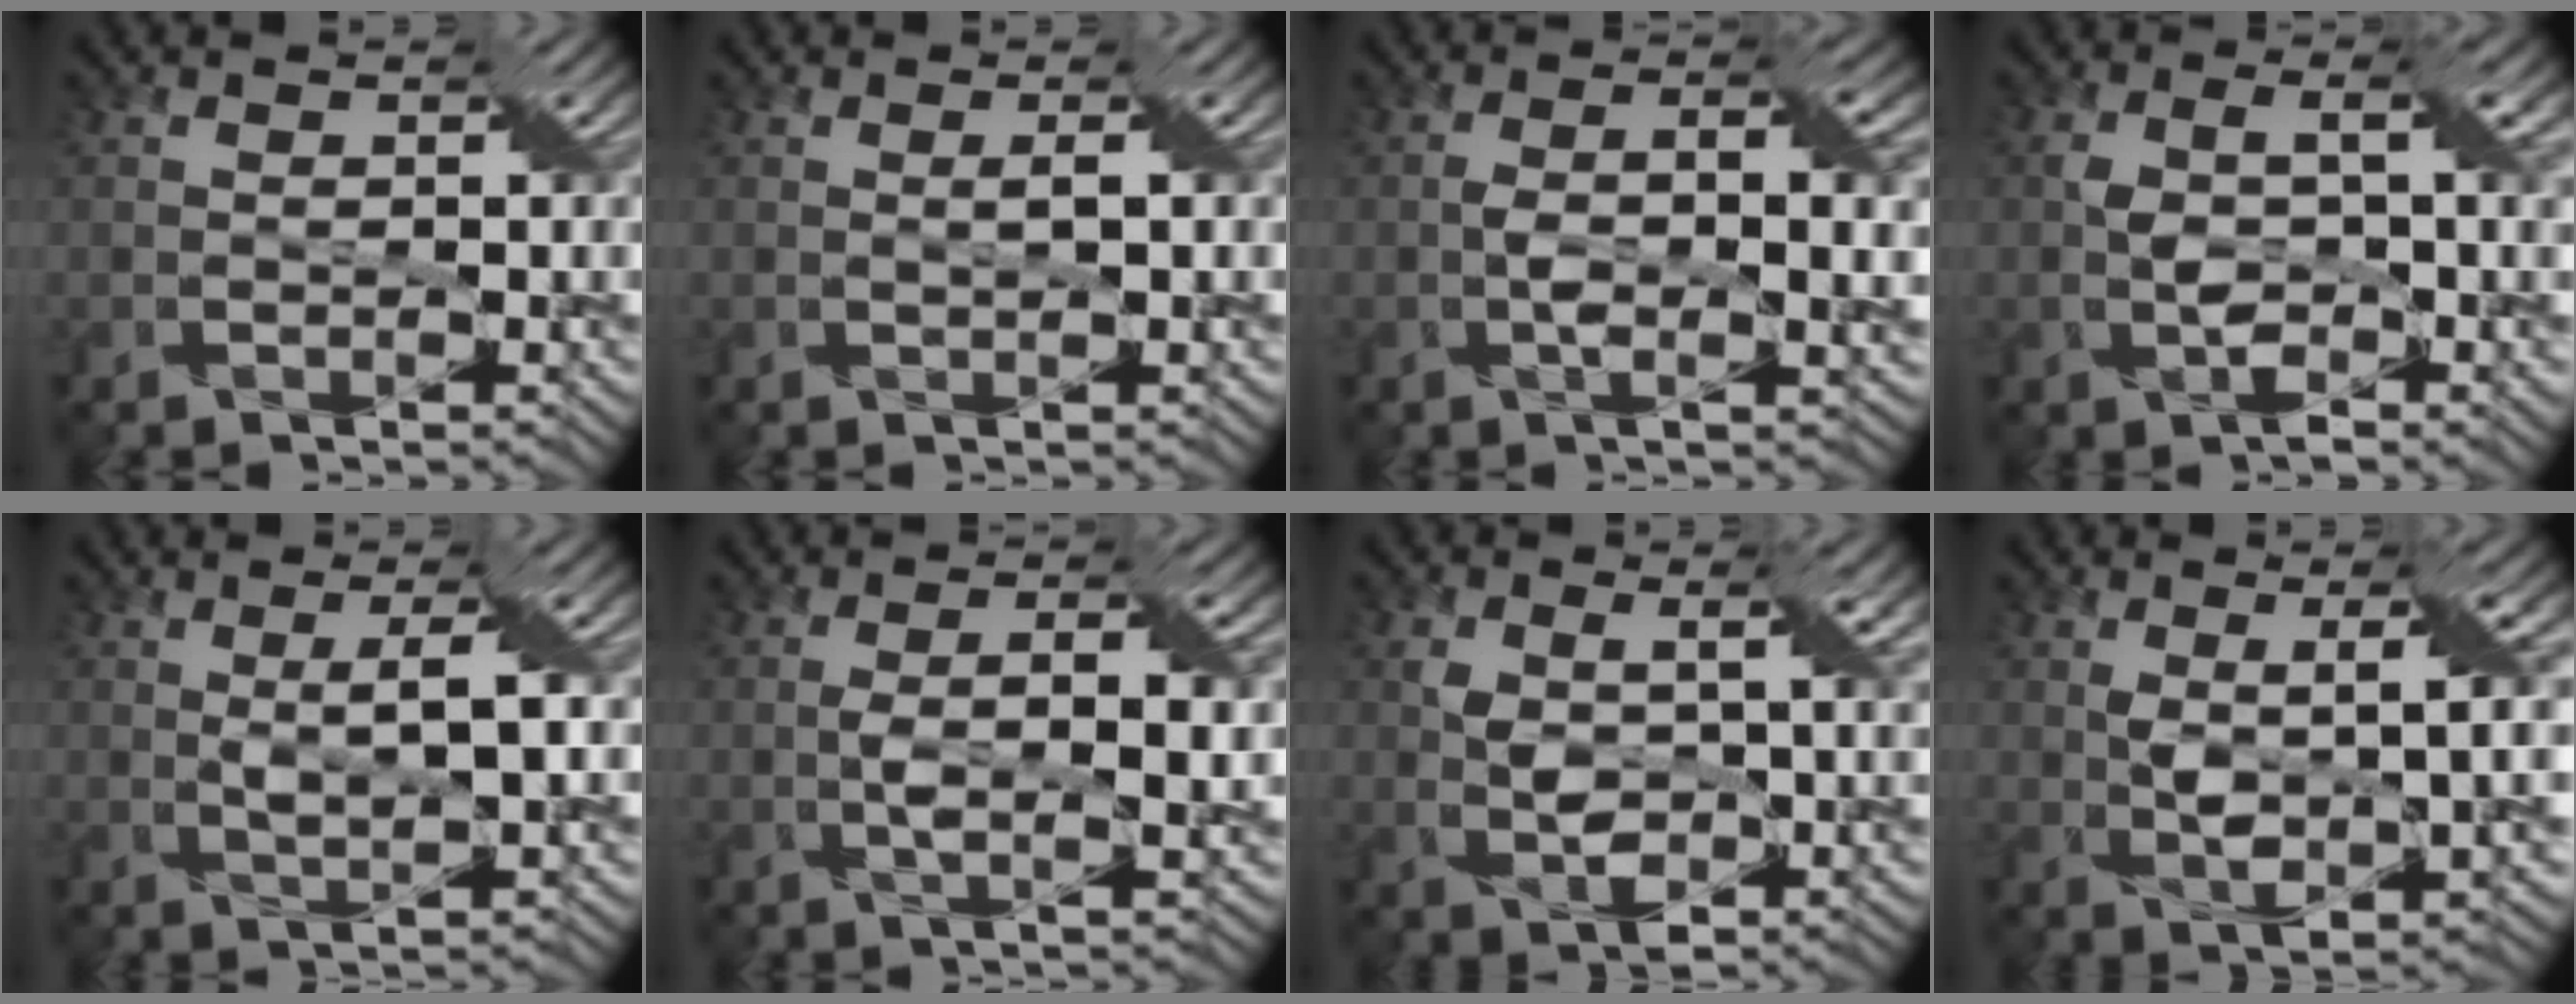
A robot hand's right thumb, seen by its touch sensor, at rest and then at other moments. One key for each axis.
{"total": 0.8, "fx": 0.4, "fy": -0.5, "fz": 0.5, "tx": -0.009, "ty": 0.006, "tz": 0.009}
{"total": 4.6, "fx": 0.0, "fy": 1.0, "fz": 4.5, "tx": -0.083, "ty": -0.001, "tz": -0.001}
{"total": 5.2, "fx": -0.3, "fy": 1.8, "fz": 4.9, "tx": -0.090, "ty": 0.004, "tz": -0.007}
{"total": 2.7, "fx": 1.1, "fy": -0.1, "fz": 2.5, "tx": -0.047, "ty": 0.005, "tz": 0.022}
{"total": 3.3, "fx": 0.3, "fy": 0.4, "fz": 3.3, "tx": -0.066, "ty": 0.001, "tz": 0.003}
{"total": 4.1, "fx": 0.6, "fy": 1.6, "fz": 3.7, "tx": -0.075, "ty": -0.001, "tz": 0.014}
{"total": 5.5, "fx": 1.4, "fy": 1.3, "fz": 5.2, "tx": -0.092, "ty": 0.004, "tz": 0.027}